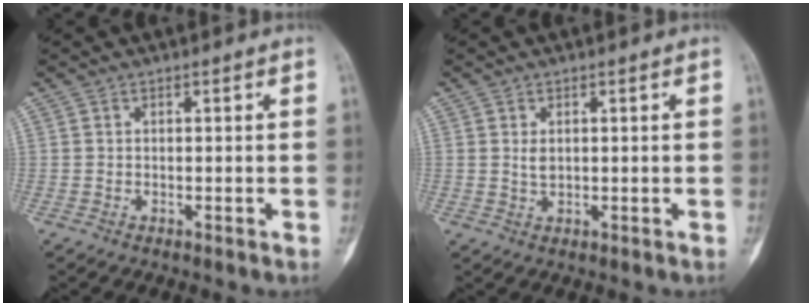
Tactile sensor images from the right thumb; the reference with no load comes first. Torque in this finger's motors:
{"motor_torque": [0.42, -0.07, -0.15, -0.63, 0.12]}